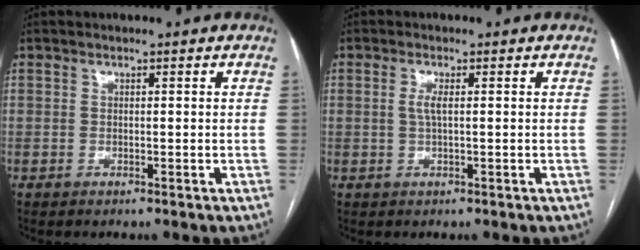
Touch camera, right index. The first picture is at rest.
{"total": 1.9, "force": [0.2, 0.2, 1.9], "torque": [-0.044, 0.000, 0.004]}